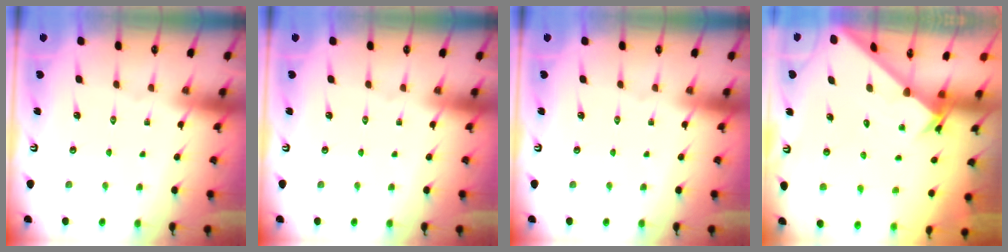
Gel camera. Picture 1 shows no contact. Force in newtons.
{"total": 0.0}
{"total": 0.0}
{"total": 2.4, "press": 2.4, "slide": 0.2}